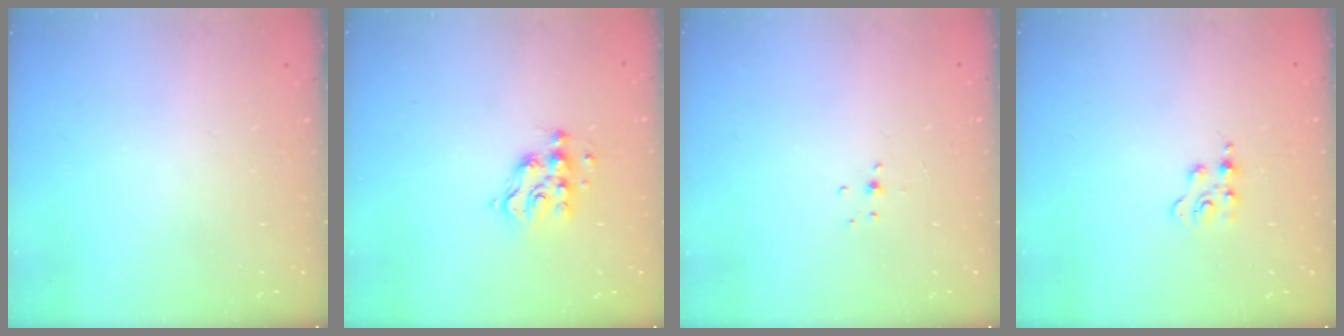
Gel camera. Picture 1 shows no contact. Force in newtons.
{"total": 7.3, "press": 7.2, "slide": 0.9}
{"total": 3.9, "press": 3.9, "slide": 0.4}
{"total": 4.0, "press": 3.9, "slide": 0.5}